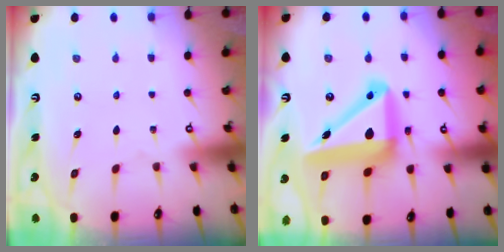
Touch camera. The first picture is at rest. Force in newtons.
{"total": 18.6, "press": 18.3, "slide": 2.8}